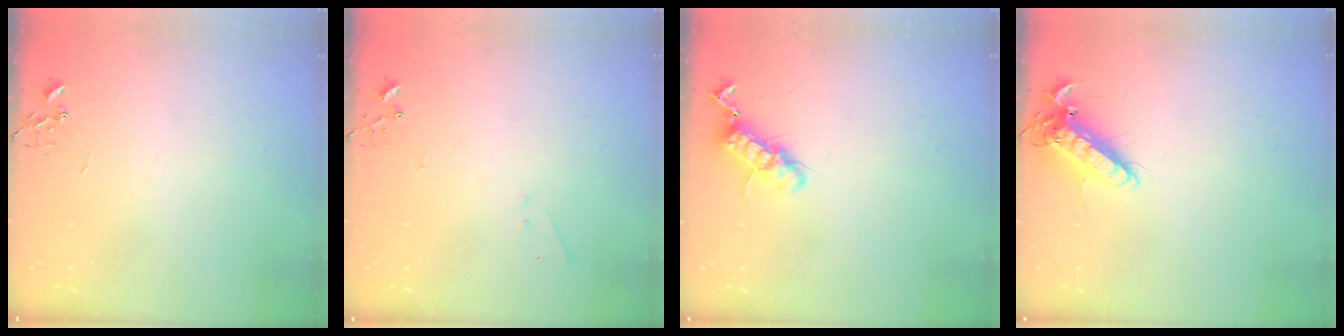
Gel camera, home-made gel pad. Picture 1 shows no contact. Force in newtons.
{"total": 4.2, "press": 4.1, "slide": 0.6}
{"total": 11.8, "press": 11.8, "slide": 1.2}
{"total": 13.3, "press": 13.0, "slide": 2.5}